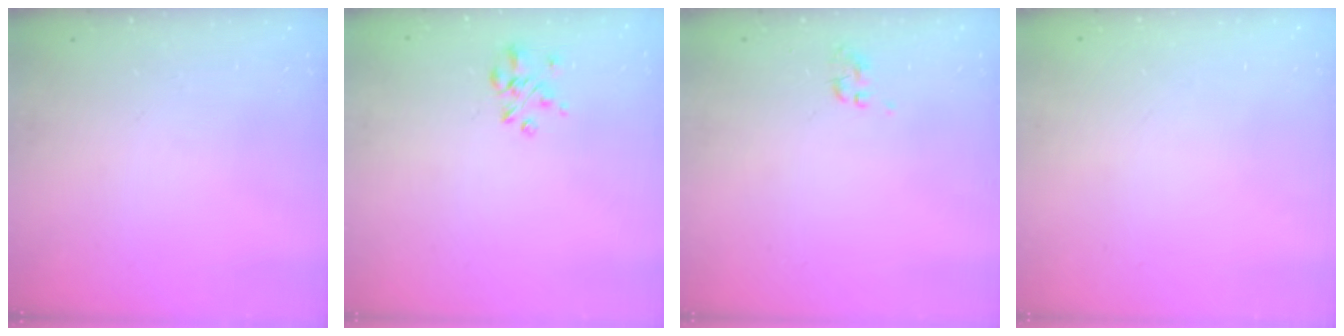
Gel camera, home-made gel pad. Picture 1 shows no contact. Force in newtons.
{"total": 3.2, "press": 3.1, "slide": 1.0}
{"total": 0.0}
{"total": 1.8, "press": 1.8, "slide": 0.2}